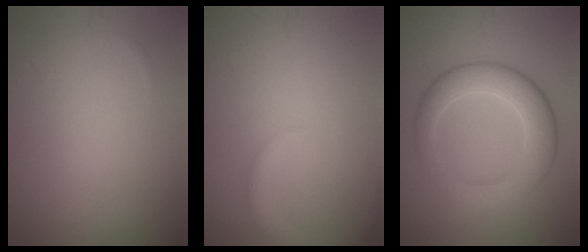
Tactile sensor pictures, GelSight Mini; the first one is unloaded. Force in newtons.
{"total": 2.4, "press": 2.4, "slide": 0.2}
{"total": 5.8, "press": 5.8, "slide": 0.2}